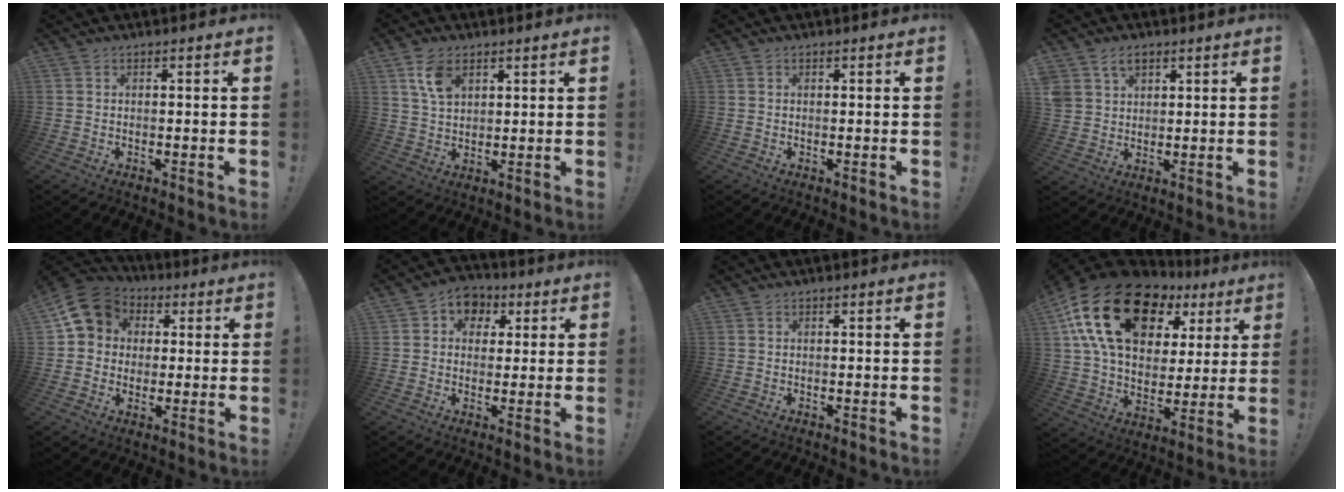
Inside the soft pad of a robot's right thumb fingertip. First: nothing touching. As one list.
[{"total": 7.6, "force": [3.8, 4.6, 4.7], "torque": [-0.078, -0.009, 0.073]}, {"total": 0.0}, {"total": 6.4, "force": [3.7, 4.7, 2.4], "torque": [-0.039, -0.013, 0.073]}, {"total": 12.0, "force": [3.8, 10.2, 5.1], "torque": [-0.073, -0.008, 0.079]}, {"total": 7.0, "force": [1.5, 6.3, 2.5], "torque": [-0.018, -0.003, 0.030]}, {"total": 0.0}, {"total": 24.5, "force": [11.4, 14.5, 16.1], "torque": [-0.279, -0.046, 0.215]}]